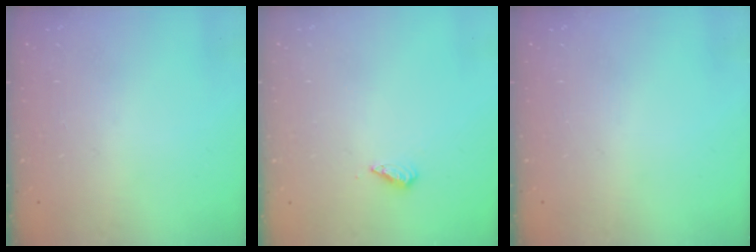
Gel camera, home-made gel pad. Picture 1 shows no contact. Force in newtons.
{"total": 4.2, "press": 4.1, "slide": 1.0}
{"total": 0.0}